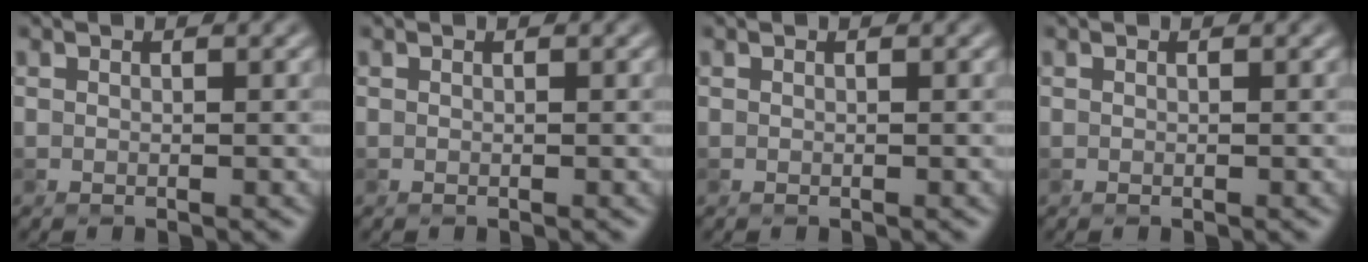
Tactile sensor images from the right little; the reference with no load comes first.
{"total": 0.0}
{"total": 0.0}
{"total": 0.0}